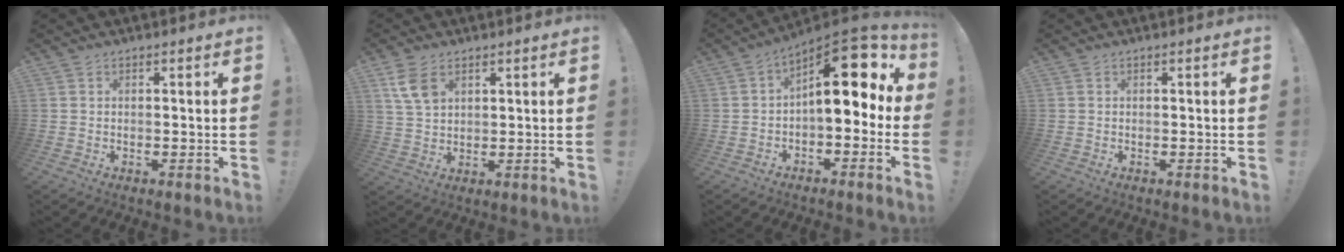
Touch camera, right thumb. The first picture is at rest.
{"total": 7.3, "force": [3.6, 4.5, 4.5], "torque": [-0.076, -0.015, 0.069]}
{"total": 15.7, "force": [4.1, 6.6, 13.7], "torque": [-0.187, -0.026, 0.069]}
{"total": 0.0}